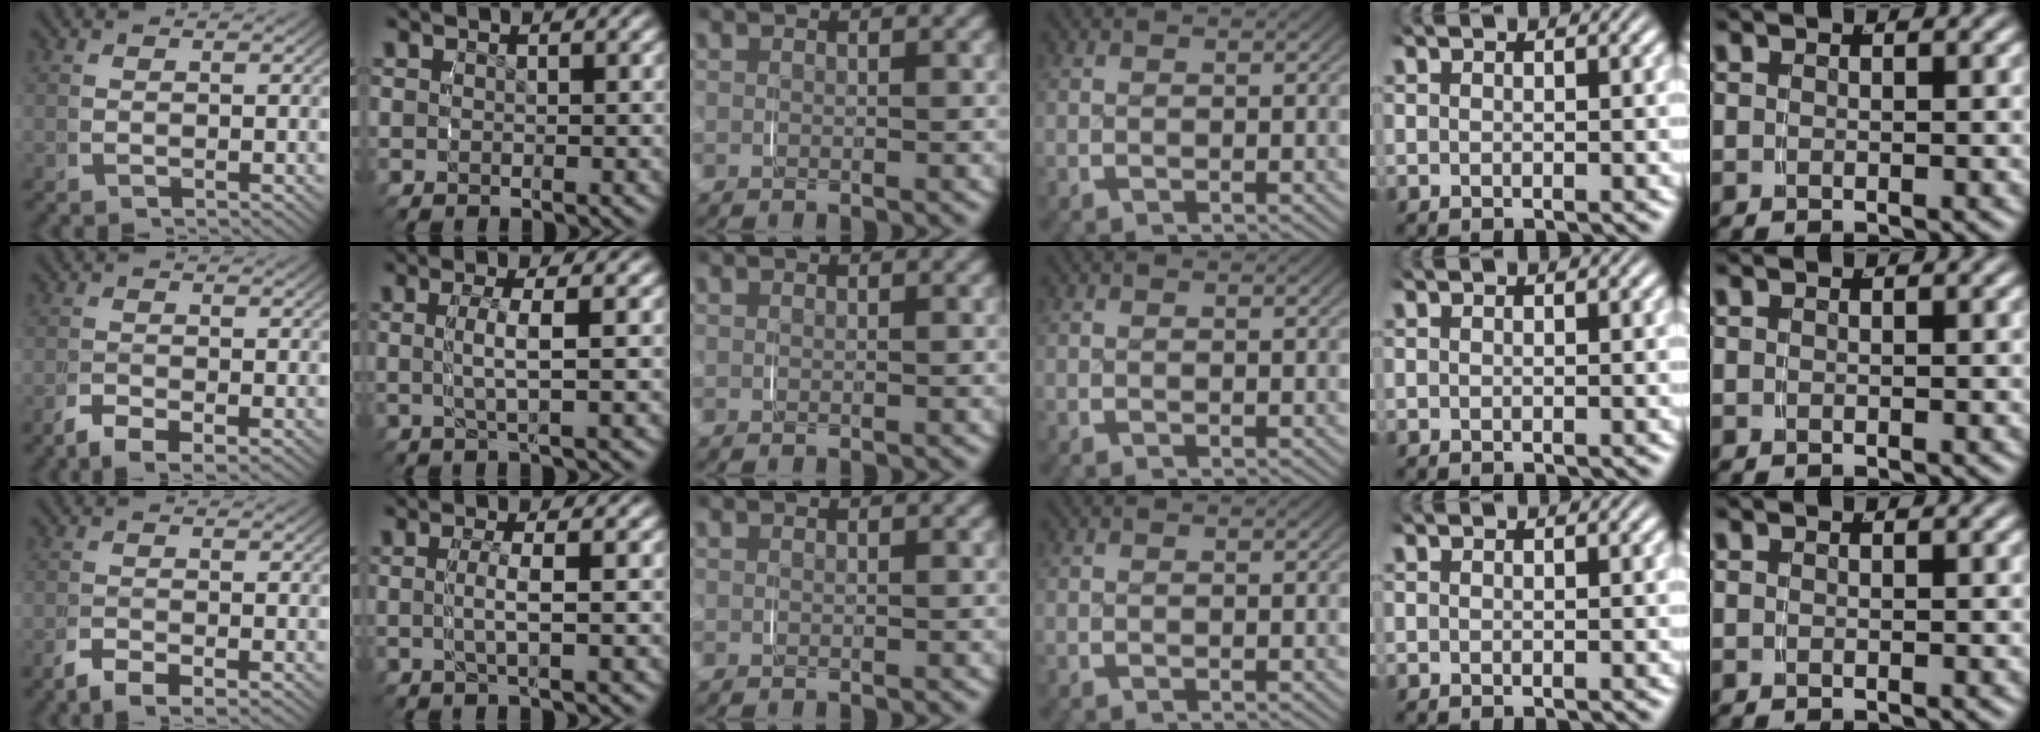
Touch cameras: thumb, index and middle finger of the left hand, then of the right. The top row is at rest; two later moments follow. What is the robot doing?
{"motion": "grasp_and_lifting", "object": "map"}